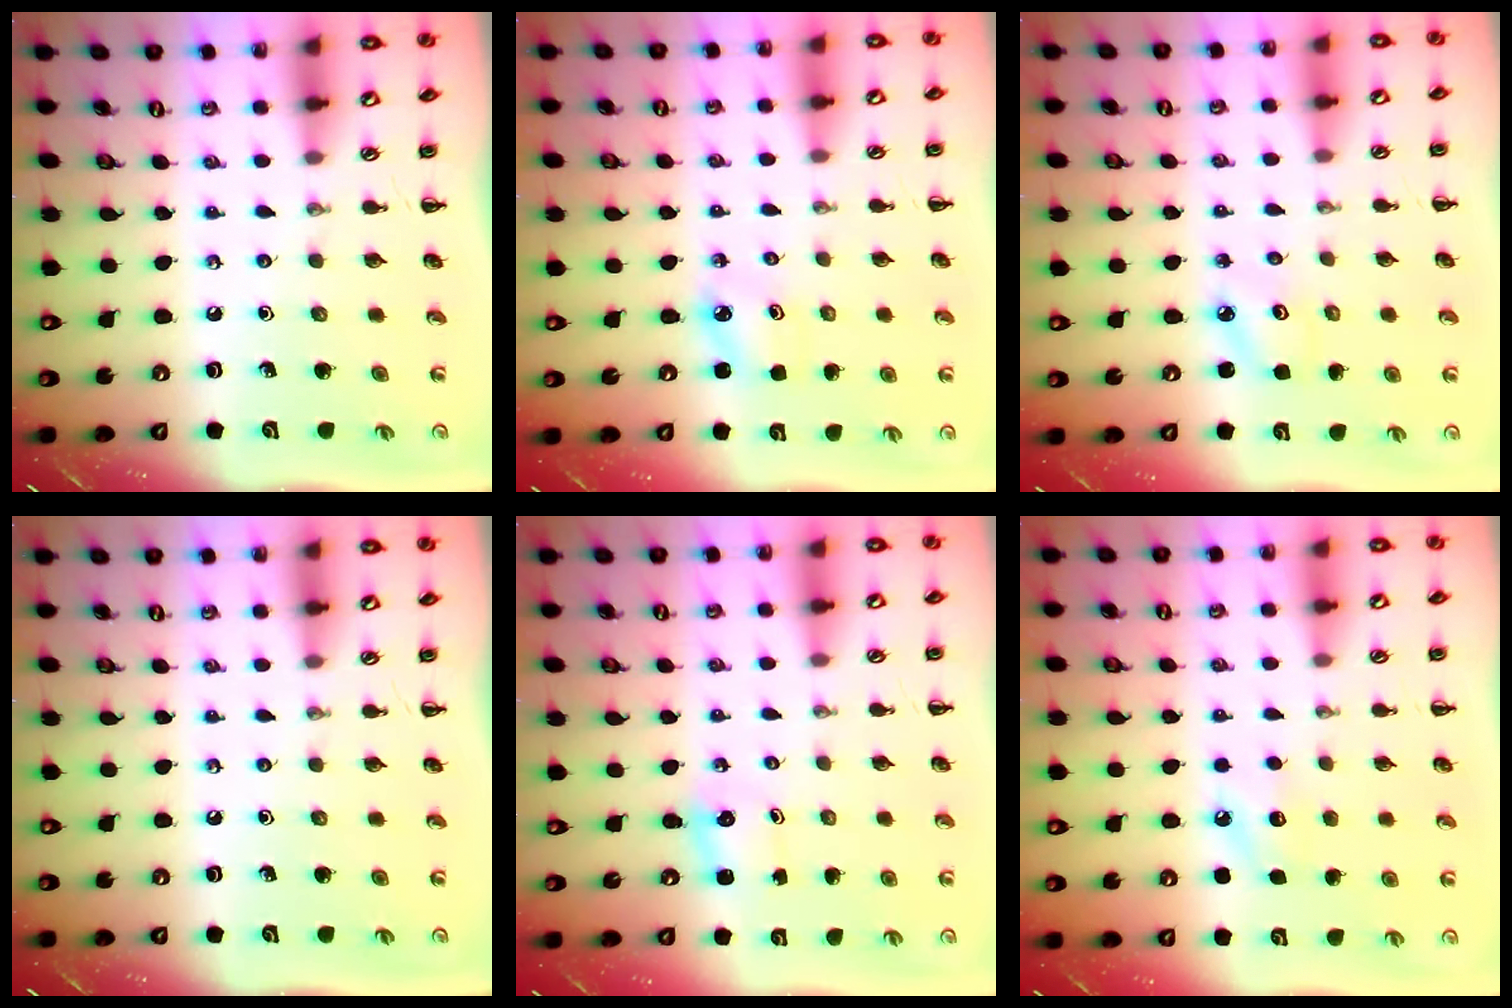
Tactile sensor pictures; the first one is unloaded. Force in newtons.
{"total": 2.5, "press": 2.5, "slide": 0.5}
{"total": 2.9, "press": 2.8, "slide": 0.5}
{"total": 0.0}
{"total": 1.8, "press": 1.7, "slide": 0.6}
{"total": 7.1, "press": 7.0, "slide": 1.5}